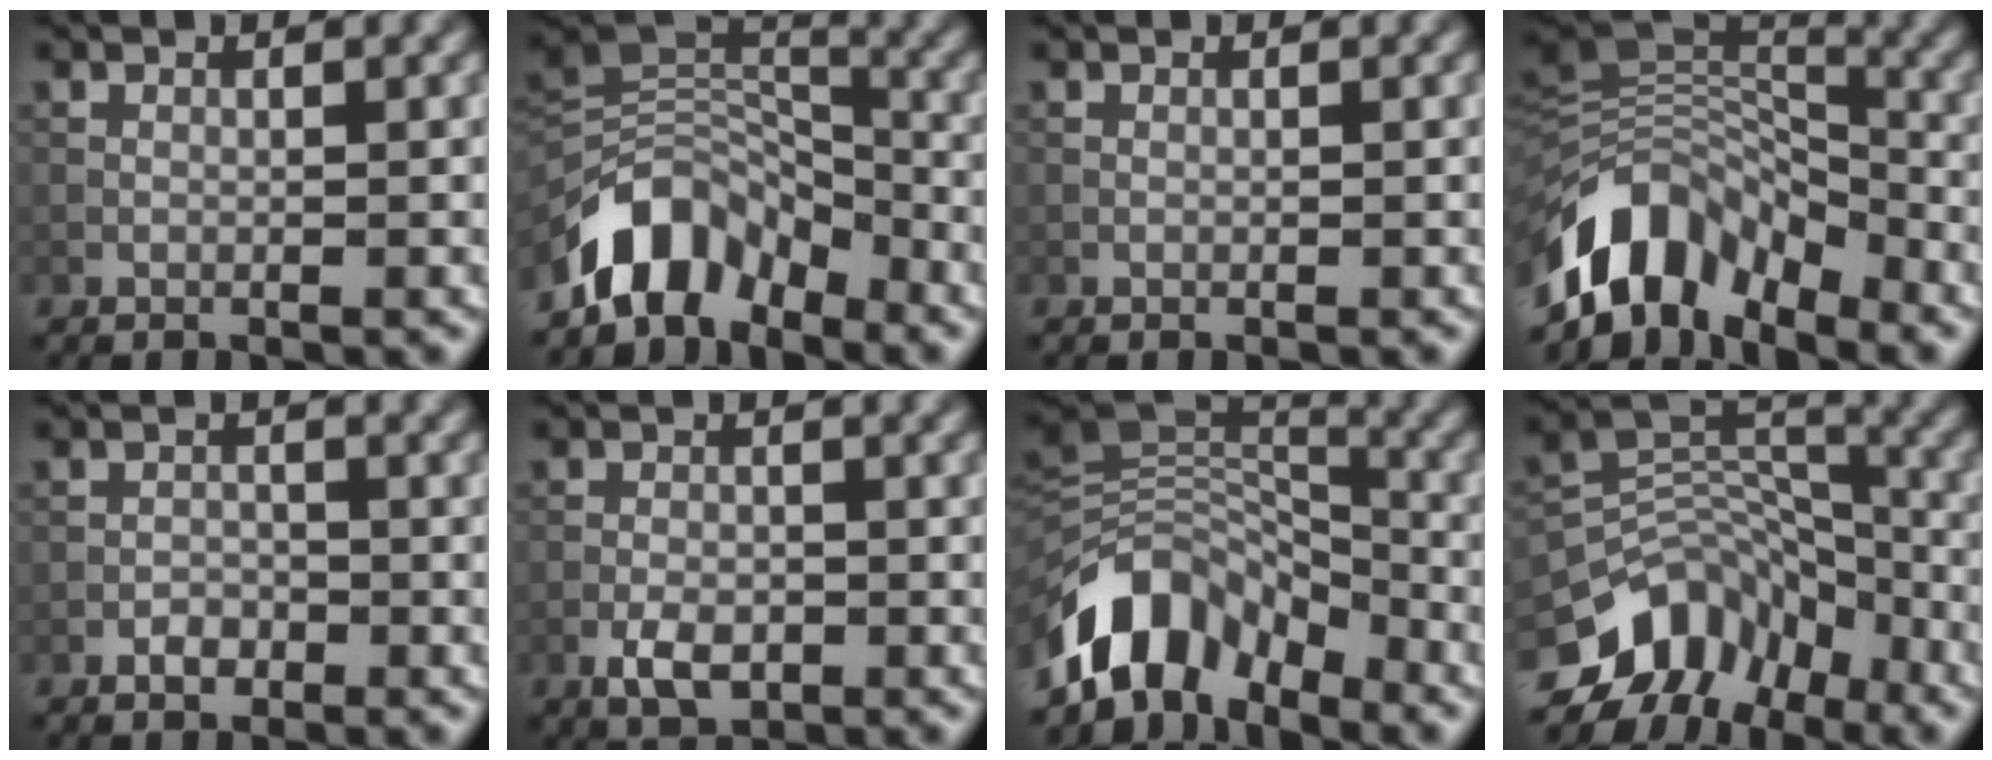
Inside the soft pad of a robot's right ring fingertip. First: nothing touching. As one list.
[{"total": 6.9, "force": [-5.0, 3.7, 2.9], "torque": [-0.030, 0.002, -0.099]}, {"total": 0.0}, {"total": 9.7, "force": [-6.1, 5.3, 5.4], "torque": [-0.091, 0.007, -0.122]}, {"total": 1.3, "force": [-0.9, 0.9, 0.6], "torque": [-0.006, 0.004, -0.016]}, {"total": 3.0, "force": [-1.5, 1.6, 2.0], "torque": [-0.037, -0.001, -0.029]}, {"total": 8.4, "force": [-5.7, 4.6, 4.1], "torque": [-0.059, 0.003, -0.117]}, {"total": 10.0, "force": [-6.9, 6.2, 4.0], "torque": [-0.060, 0.018, -0.127]}]